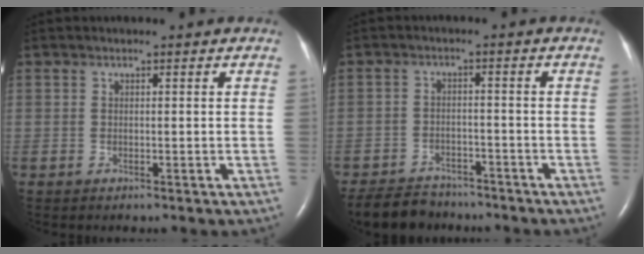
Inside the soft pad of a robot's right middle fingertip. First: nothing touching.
{"total": 7.7, "force": [-6.9, 3.1, 1.7], "torque": [-0.031, -0.010, -0.110]}